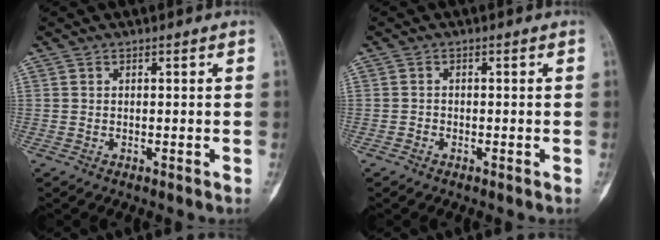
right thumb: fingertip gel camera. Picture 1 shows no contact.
{"total": 0.8, "force": [-0.5, 0.6, 0.1], "torque": [0.000, 0.003, -0.015]}